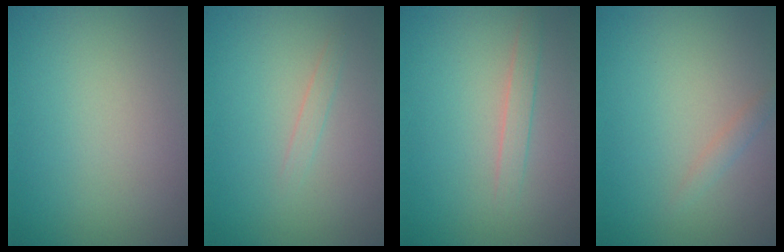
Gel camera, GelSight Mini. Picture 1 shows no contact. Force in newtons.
{"total": 0.8, "press": 0.8, "slide": 0.1}
{"total": 1.4, "press": 1.4, "slide": 0.1}
{"total": 0.9, "press": 0.9, "slide": 0.0}